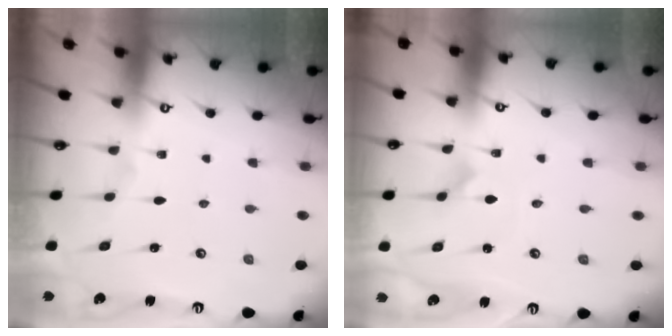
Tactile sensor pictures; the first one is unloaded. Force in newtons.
{"total": 0.6, "press": 0.6, "slide": 0.1}